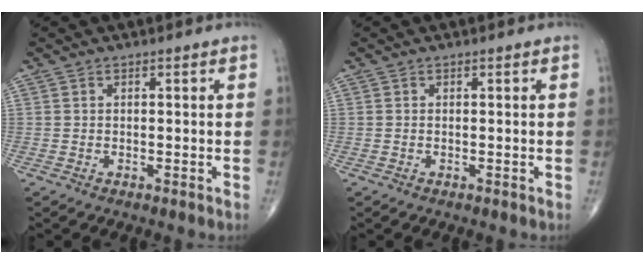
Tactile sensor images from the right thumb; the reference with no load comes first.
{"total": 0.0}